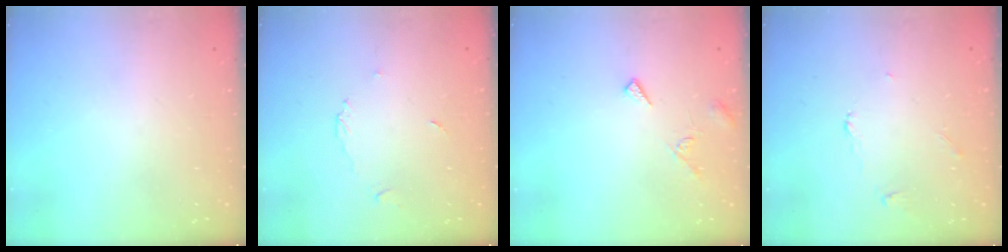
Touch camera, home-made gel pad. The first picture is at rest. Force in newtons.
{"total": 3.8, "press": 3.8, "slide": 0.5}
{"total": 6.1, "press": 6.1, "slide": 0.4}
{"total": 2.7, "press": 2.7, "slide": 0.3}